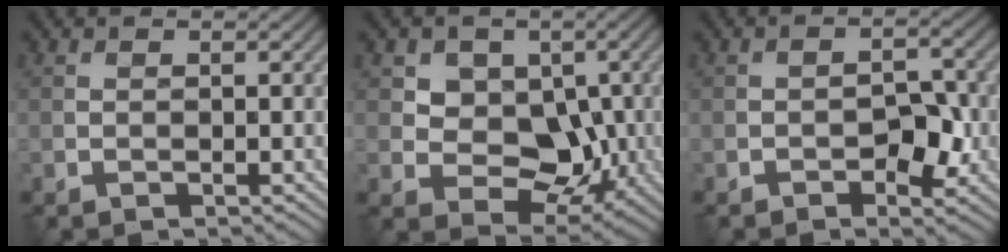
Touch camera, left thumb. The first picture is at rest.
{"total": 6.8, "force": [1.0, 5.6, 3.8], "torque": [-0.069, -0.013, 0.003]}
{"total": 4.5, "force": [-1.6, 2.5, 3.3], "torque": [-0.043, 0.003, -0.027]}